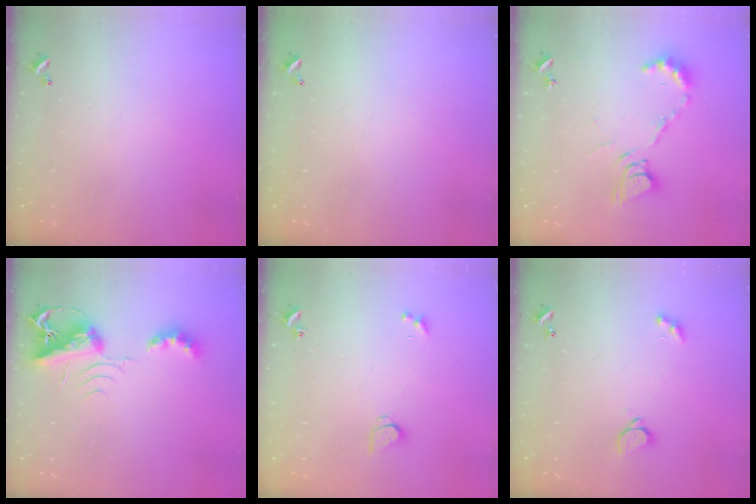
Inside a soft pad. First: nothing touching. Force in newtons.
{"total": 2.8, "press": 2.8, "slide": 0.1}
{"total": 9.3, "press": 9.3, "slide": 0.3}
{"total": 7.1, "press": 7.0, "slide": 0.7}
{"total": 2.9, "press": 2.9, "slide": 0.5}
{"total": 1.8, "press": 1.6, "slide": 0.8}